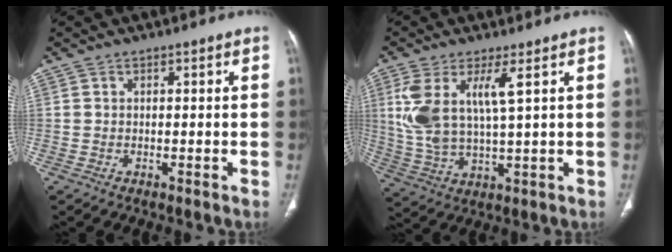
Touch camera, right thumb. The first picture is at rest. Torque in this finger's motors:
{"motor_torque": [0.09, 0.26, 1.29, 0.33, 0.14]}